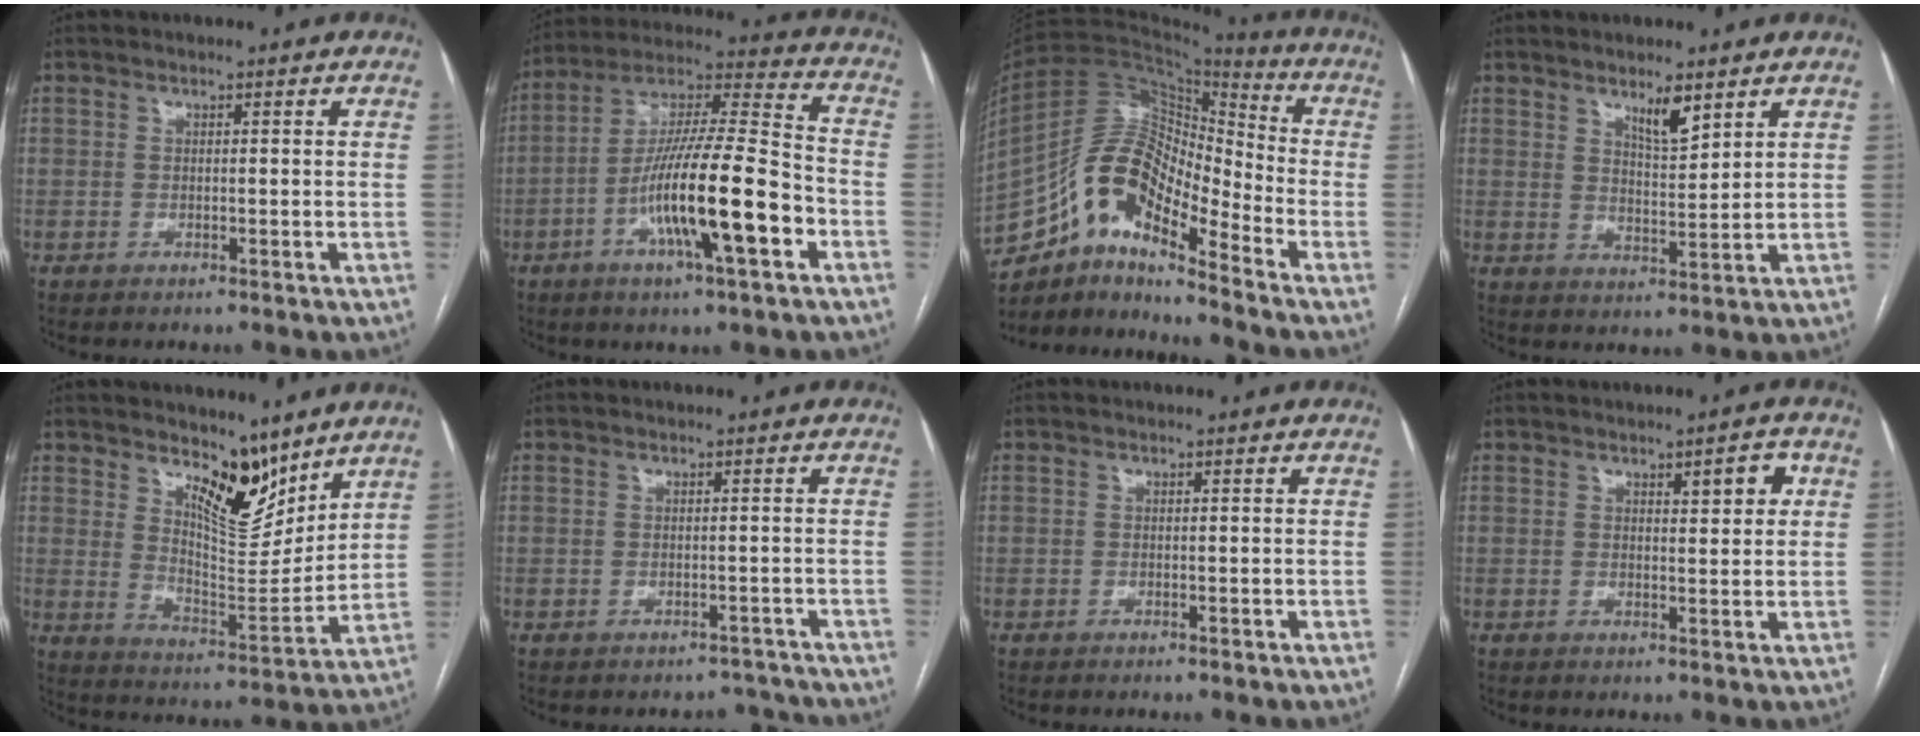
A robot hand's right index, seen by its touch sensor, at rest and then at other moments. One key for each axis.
{"total": 17.8, "fx": -6.1, "fy": 1.7, "fz": 16.6, "tx": -0.302, "ty": -0.003, "tz": -0.104}
{"total": 15.1, "fx": -9.4, "fy": 4.6, "fz": 10.9, "tx": -0.203, "ty": 0.039, "tz": -0.165}
{"total": 4.7, "fx": 3.3, "fy": 1.0, "fz": 3.2, "tx": -0.058, "ty": -0.008, "tz": 0.060}
{"total": 10.3, "fx": 7.6, "fy": 3.5, "fz": 5.9, "tx": -0.095, "ty": -0.024, "tz": 0.140}
{"total": 2.3, "fx": -1.9, "fy": 0.9, "fz": -0.8, "tx": 0.019, "ty": 0.011, "tz": -0.022}
{"total": 0.0}
{"total": 3.6, "fx": 1.6, "fy": 1.0, "fz": 3.1, "tx": -0.040, "ty": 0.000, "tz": 0.023}